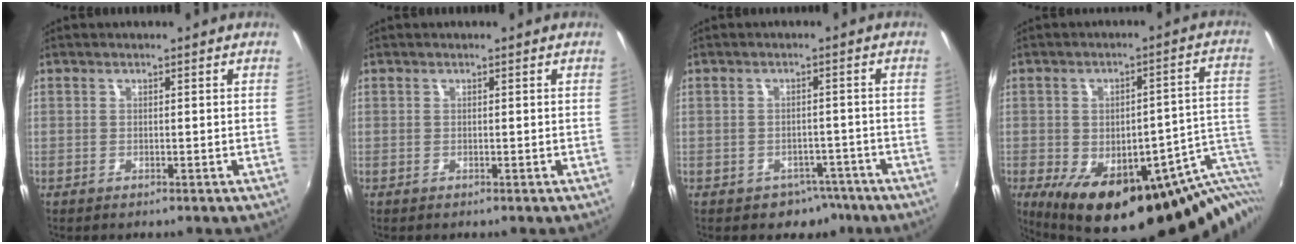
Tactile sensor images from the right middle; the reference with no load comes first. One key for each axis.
{"total": 0.0}
{"total": 5.1, "fx": -3.3, "fy": 3.7, "fz": 1.1, "tx": -0.024, "ty": 0.009, "tz": -0.035}
{"total": 23.7, "fx": -9.1, "fy": 10.3, "fz": 19.4, "tx": -0.264, "ty": -0.030, "tz": -0.107}